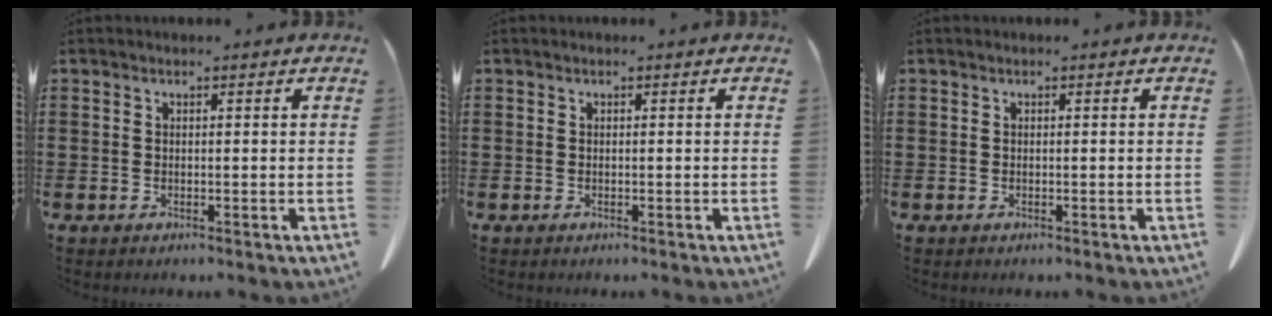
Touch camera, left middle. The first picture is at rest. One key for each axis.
{"total": 0.0}
{"total": 0.0}